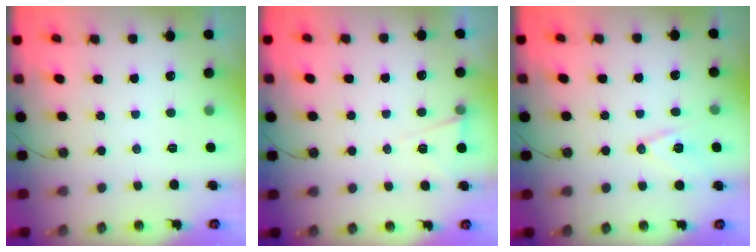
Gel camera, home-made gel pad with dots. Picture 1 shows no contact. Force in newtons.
{"total": 5.4, "press": 3.1, "slide": 4.5}
{"total": 10.5, "press": 9.9, "slide": 3.4}